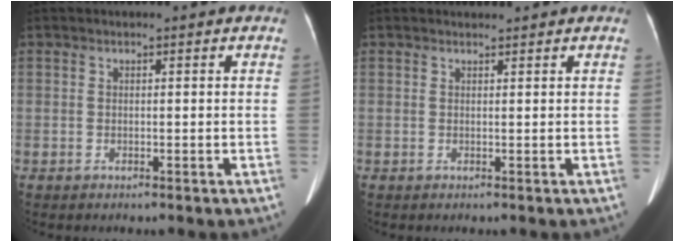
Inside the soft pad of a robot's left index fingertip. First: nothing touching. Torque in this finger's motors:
{"motor_torque": [0.02, -0.60, -0.01, 0.01]}